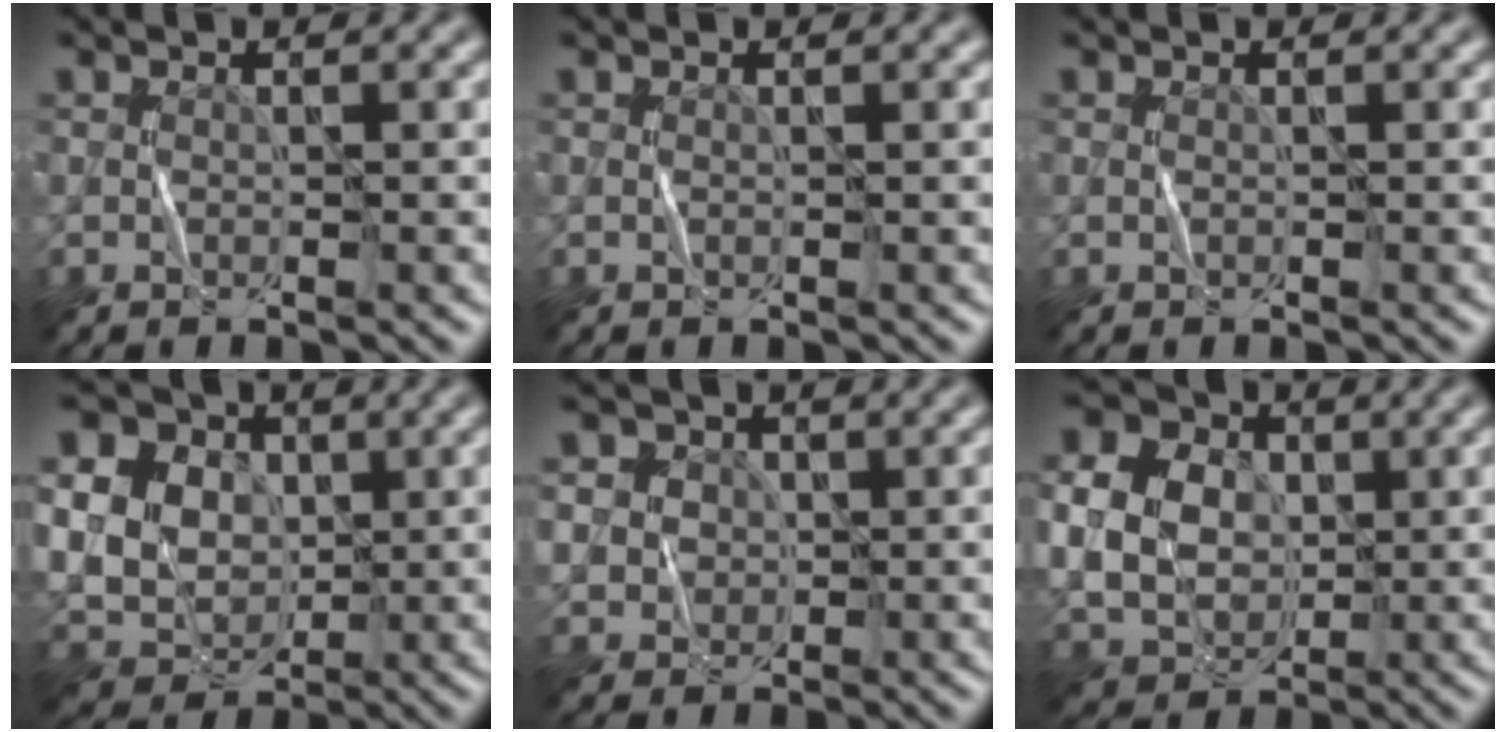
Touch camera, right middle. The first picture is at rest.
{"total": 0.0}
{"total": 0.0}
{"total": 18.0, "force": [3.8, 15.5, 8.3], "torque": [-0.201, 0.034, 0.048]}
{"total": 6.1, "force": [2.0, 5.3, 2.3], "torque": [-0.057, 0.027, 0.021]}
{"total": 8.5, "force": [0.9, 7.1, 4.6], "torque": [-0.106, 0.018, 0.007]}